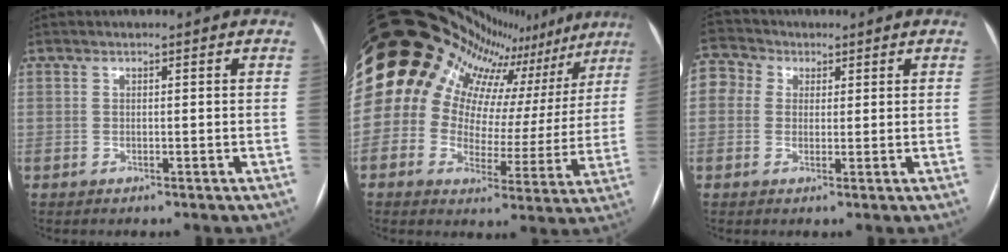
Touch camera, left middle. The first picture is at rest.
{"total": 23.7, "force": [15.8, 12.5, 12.6], "torque": [-0.241, 0.048, 0.210]}
{"total": 5.1, "force": [0.9, 4.8, 1.4], "torque": [-0.049, 0.027, 0.029]}